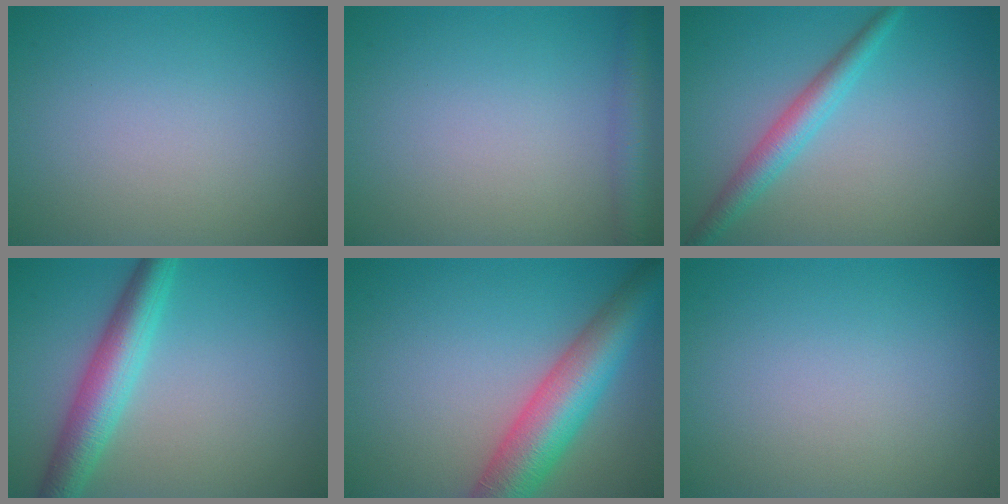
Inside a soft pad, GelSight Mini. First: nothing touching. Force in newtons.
{"total": 2.6, "press": 2.6, "slide": 0.1}
{"total": 3.0, "press": 3.0, "slide": 0.1}
{"total": 5.1, "press": 5.1, "slide": 0.1}
{"total": 8.1, "press": 8.0, "slide": 0.3}
{"total": 0.0}